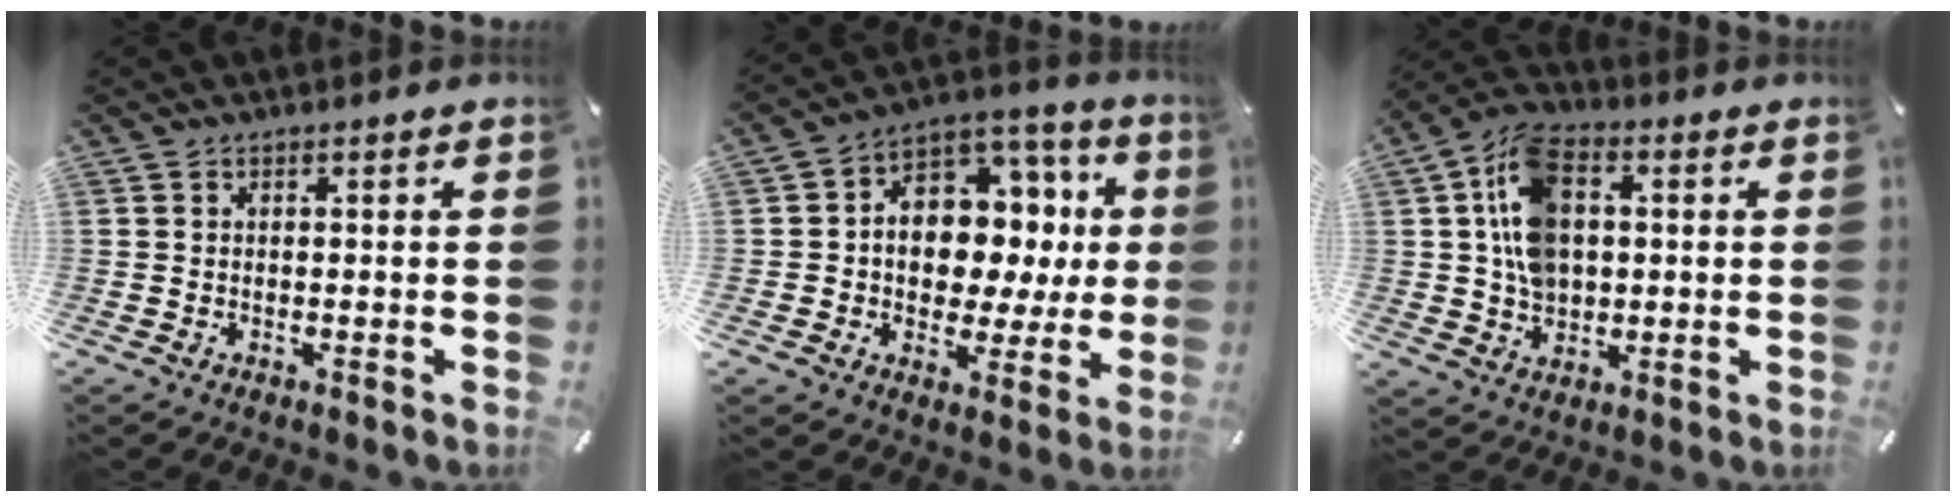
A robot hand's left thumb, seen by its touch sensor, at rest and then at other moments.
{"total": 12.4, "force": [0.9, 10.3, 6.9], "torque": [-0.096, -0.020, 0.027]}
{"total": 12.7, "force": [1.9, 9.3, 8.4], "torque": [-0.174, 0.014, 0.037]}